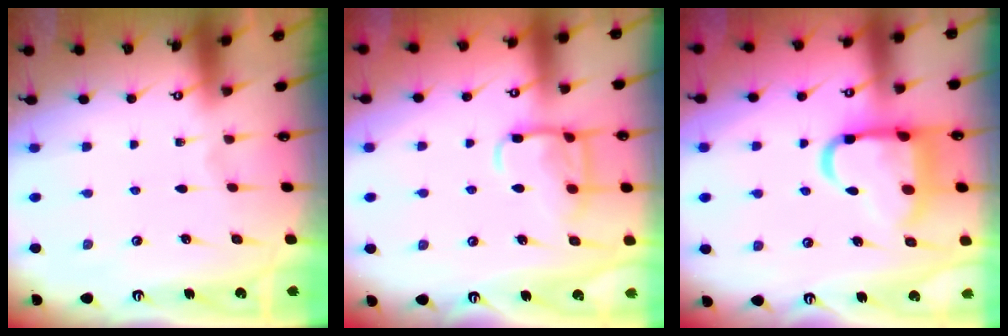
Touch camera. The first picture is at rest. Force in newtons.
{"total": 13.8, "press": 13.8, "slide": 1.3}
{"total": 14.8, "press": 14.7, "slide": 1.7}